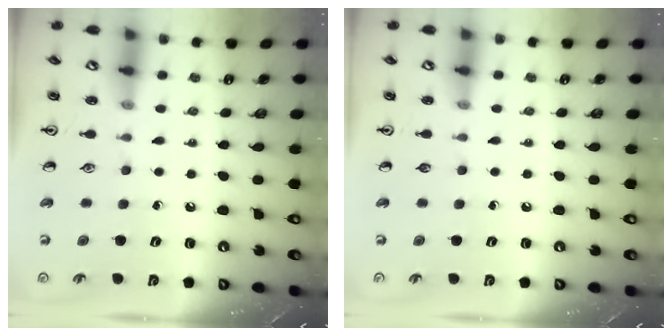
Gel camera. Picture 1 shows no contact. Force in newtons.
{"total": 0.0}